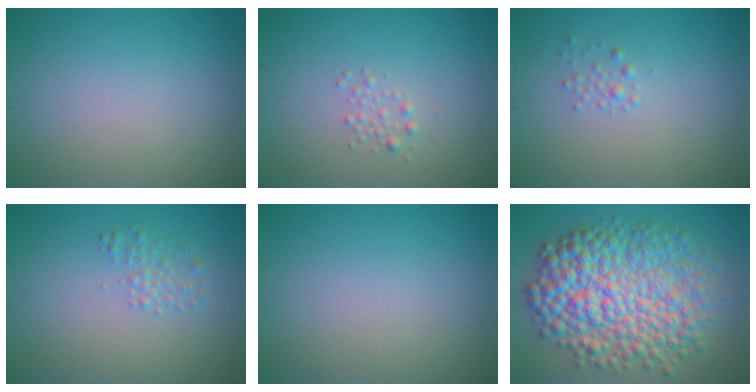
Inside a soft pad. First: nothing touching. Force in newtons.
{"total": 1.1, "press": 1.1, "slide": 0.0}
{"total": 0.9, "press": 0.9, "slide": 0.1}
{"total": 1.5, "press": 1.5, "slide": 0.1}
{"total": 0.0}
{"total": 11.5, "press": 11.5, "slide": 0.1}